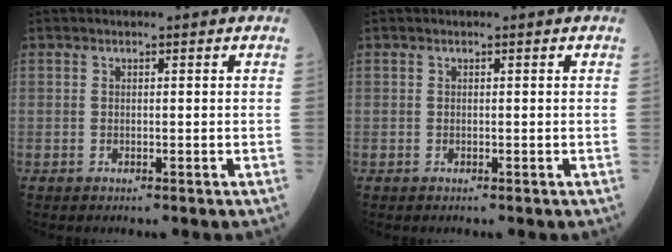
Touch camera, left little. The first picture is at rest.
{"total": 0.0}